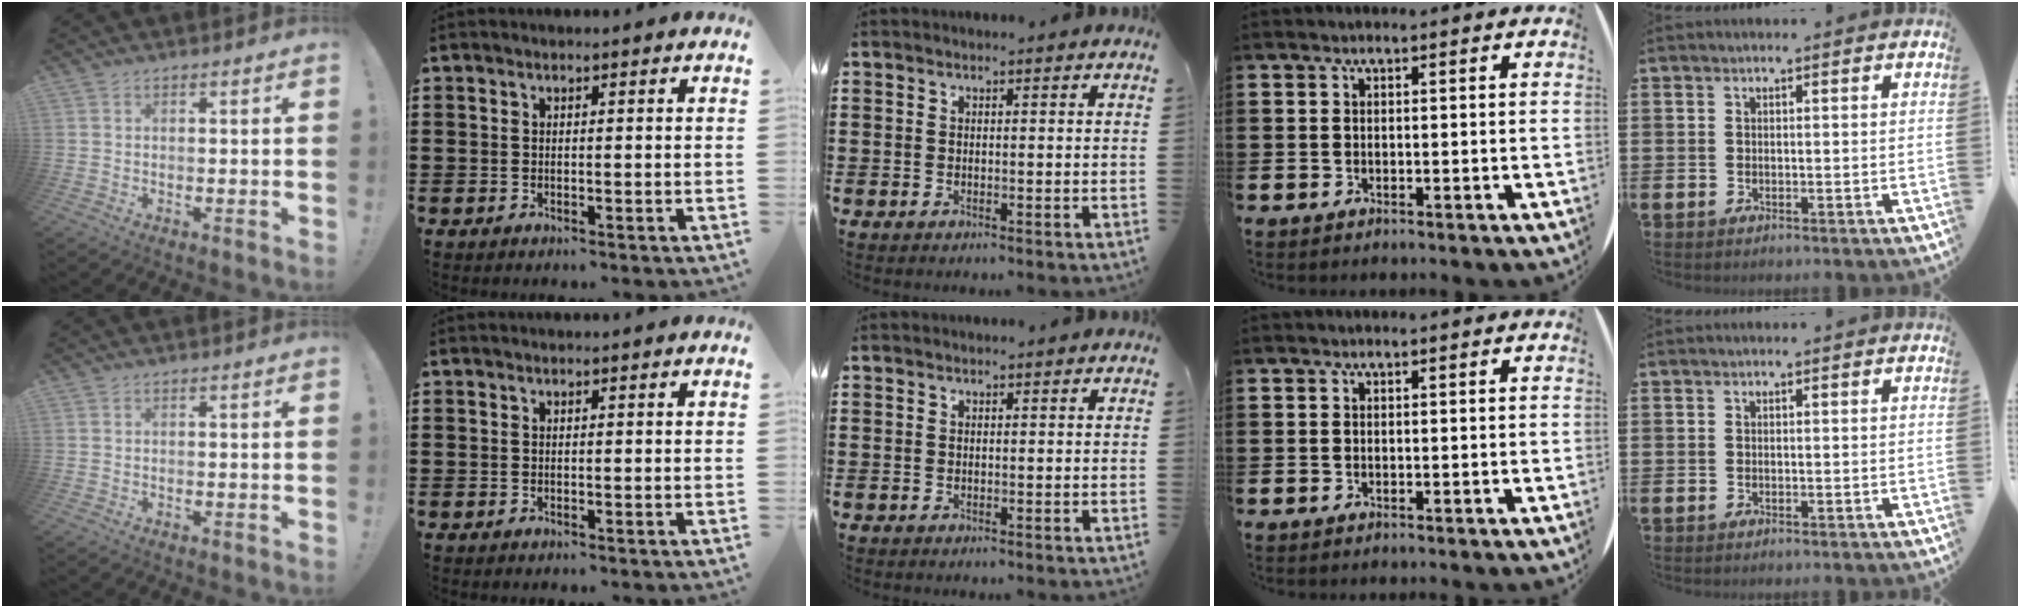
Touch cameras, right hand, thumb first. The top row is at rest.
{}